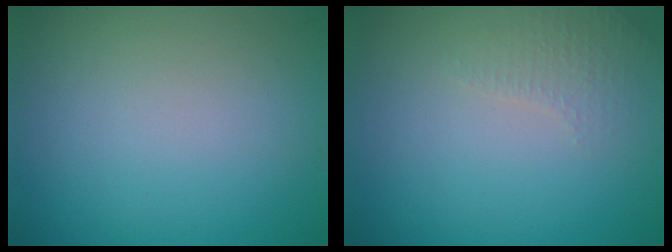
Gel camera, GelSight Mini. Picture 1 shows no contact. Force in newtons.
{"total": 1.6, "press": 1.6, "slide": 0.4}